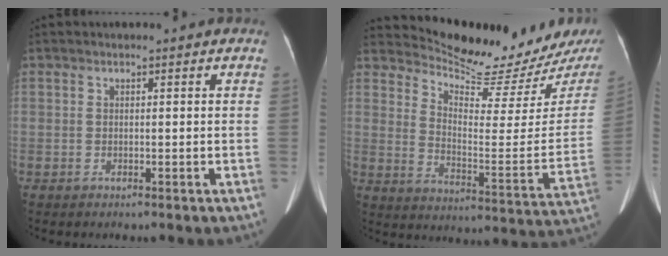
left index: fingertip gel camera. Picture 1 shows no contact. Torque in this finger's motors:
{"motor_torque": [-0.20, -0.57, 0.00, 0.00]}